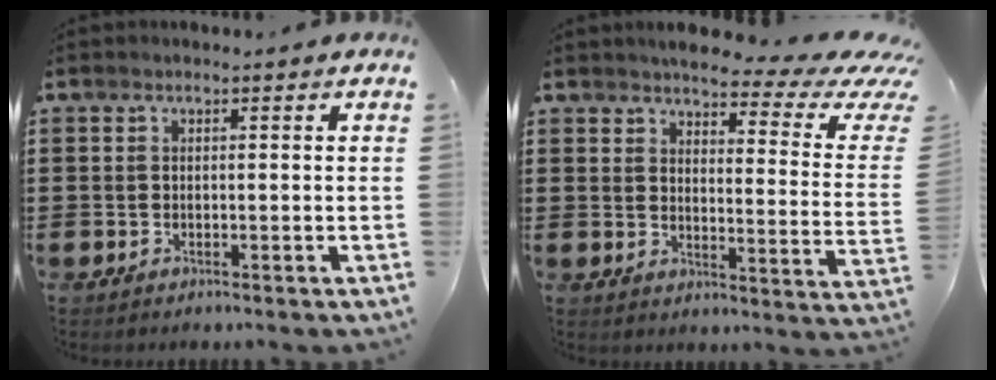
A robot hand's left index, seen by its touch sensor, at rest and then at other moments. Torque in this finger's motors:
{"motor_torque": [2.14, 0.00, 0.23, 0.01]}